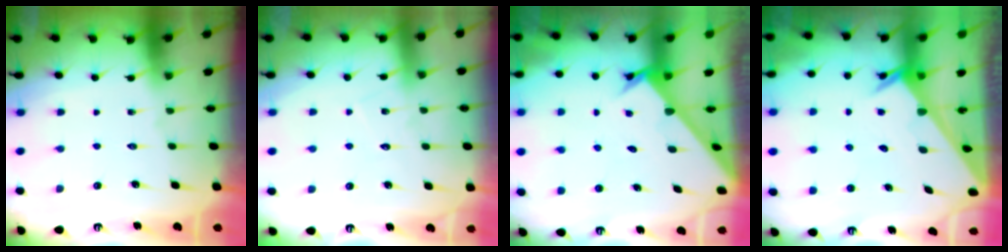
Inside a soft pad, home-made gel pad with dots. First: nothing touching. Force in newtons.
{"total": 4.6, "press": 4.5, "slide": 0.5}
{"total": 2.6, "press": 2.6, "slide": 0.2}
{"total": 3.4, "press": 3.4, "slide": 0.4}